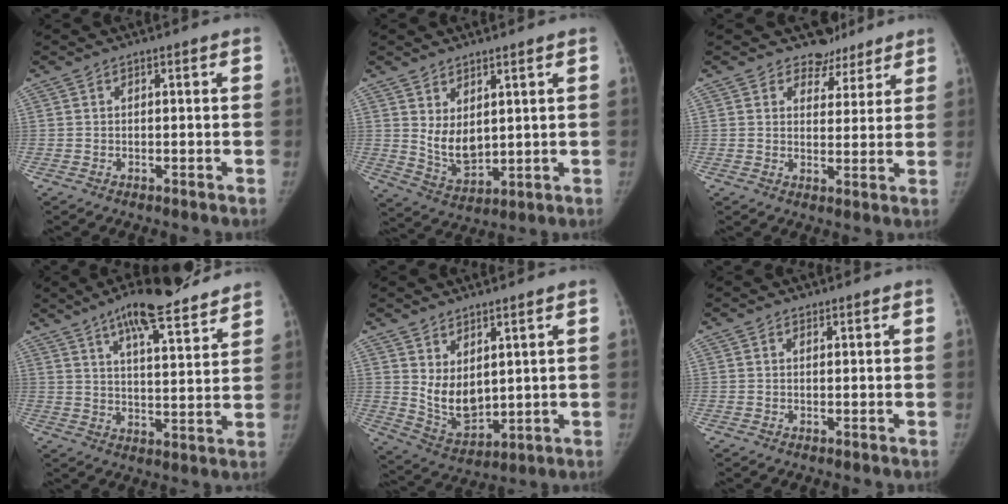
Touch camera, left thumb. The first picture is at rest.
{"total": 7.0, "force": [2.6, 4.0, 5.1], "torque": [-0.074, -0.035, 0.065]}
{"total": 5.6, "force": [4.5, 3.3, -0.2], "torque": [0.032, -0.034, 0.060]}
{"total": 15.4, "force": [11.6, 3.7, 9.5], "torque": [-0.120, -0.050, 0.177]}
{"total": 8.4, "force": [3.2, 4.8, 6.1], "torque": [-0.087, -0.039, 0.081]}
{"total": 0.8, "force": [0.6, 0.6, 0.1], "torque": [0.004, -0.004, 0.005]}